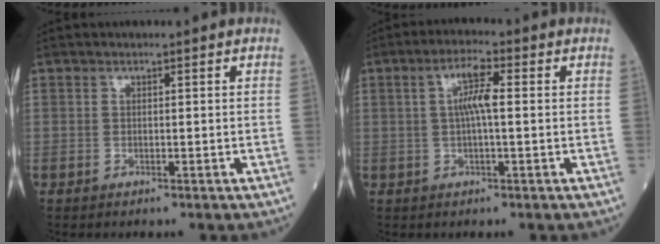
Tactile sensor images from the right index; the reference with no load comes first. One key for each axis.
{"total": 5.1, "fx": 0.8, "fy": 0.4, "fz": 5.0, "tx": -0.095, "ty": 0.009, "tz": 0.012}